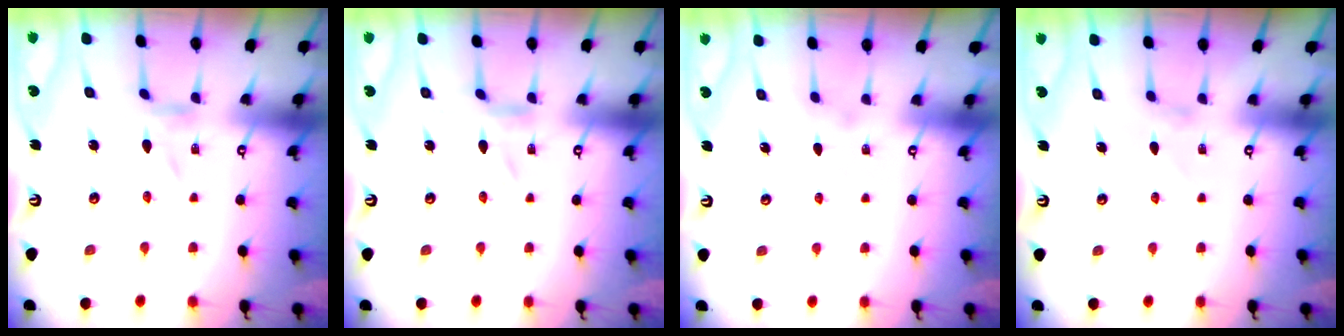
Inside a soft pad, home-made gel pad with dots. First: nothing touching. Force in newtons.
{"total": 0.0}
{"total": 1.4, "press": 1.4, "slide": 0.3}
{"total": 2.7, "press": 2.7, "slide": 0.3}